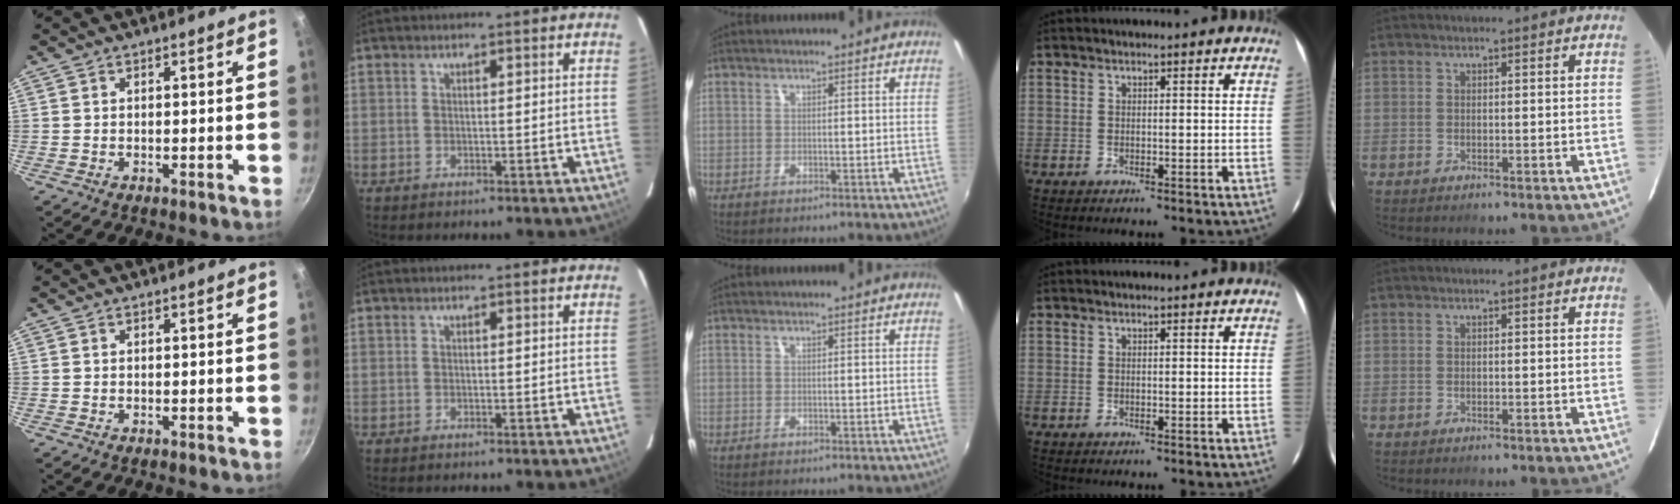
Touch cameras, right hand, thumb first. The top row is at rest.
{}